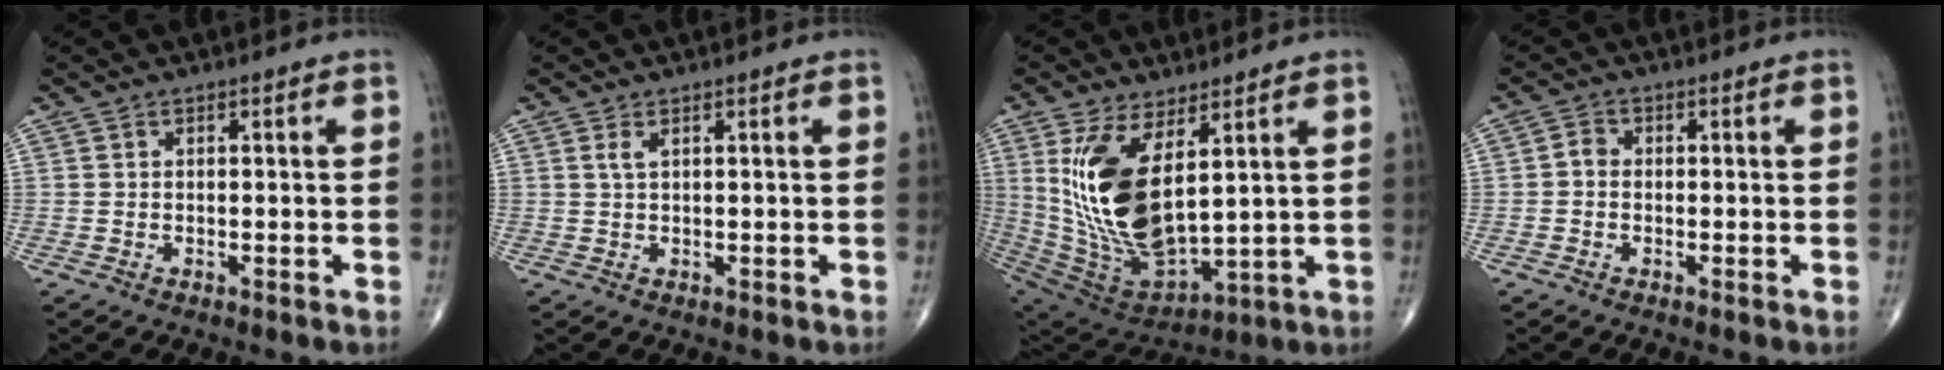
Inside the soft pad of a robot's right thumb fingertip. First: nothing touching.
{"total": 1.3, "force": [0.6, 0.4, 1.1], "torque": [-0.025, 0.005, 0.016]}
{"total": 18.8, "force": [5.0, 8.4, 16.1], "torque": [-0.315, -0.038, 0.118]}
{"total": 1.9, "force": [-0.3, 1.5, 1.0], "torque": [-0.010, 0.005, -0.013]}